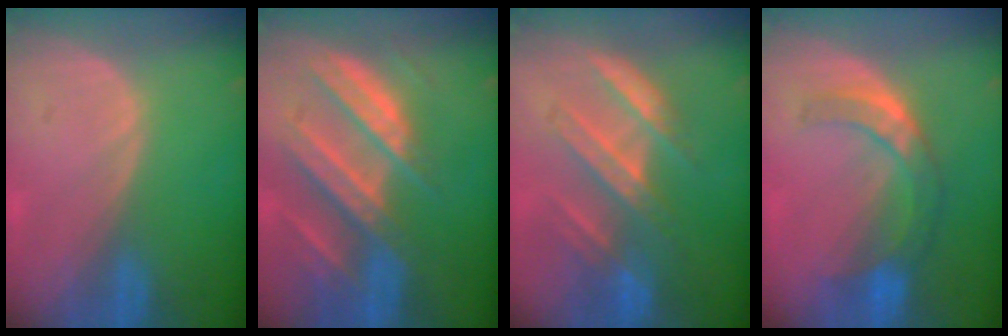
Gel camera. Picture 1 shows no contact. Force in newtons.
{"total": 10.3, "press": 9.1, "slide": 4.8}
{"total": 7.1, "press": 7.1, "slide": 0.3}
{"total": 7.6, "press": 6.6, "slide": 3.7}